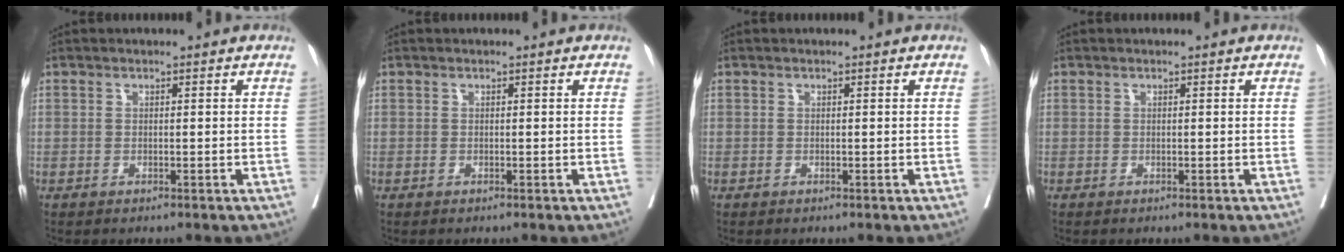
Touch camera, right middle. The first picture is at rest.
{"total": 0.0}
{"total": 0.0}
{"total": 0.0}